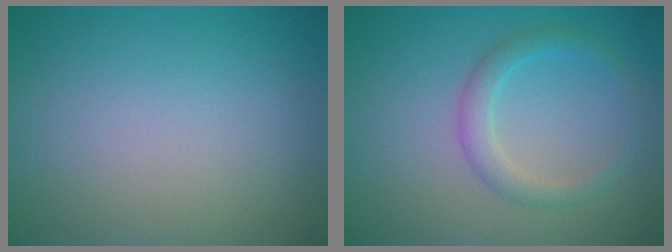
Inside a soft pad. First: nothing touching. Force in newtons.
{"total": 2.4, "press": 2.4, "slide": 0.0}